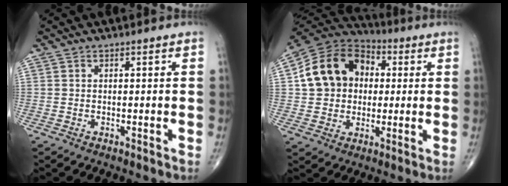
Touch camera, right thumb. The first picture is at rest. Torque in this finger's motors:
{"motor_torque": [0.32, 0.33, 0.11, -0.09, 0.16]}